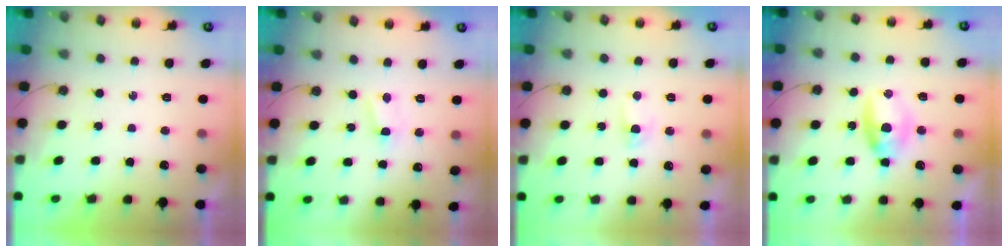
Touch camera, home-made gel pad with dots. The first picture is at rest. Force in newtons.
{"total": 2.1, "press": 2.1, "slide": 0.3}
{"total": 2.2, "press": 2.2, "slide": 0.4}
{"total": 6.8, "press": 6.8, "slide": 0.8}